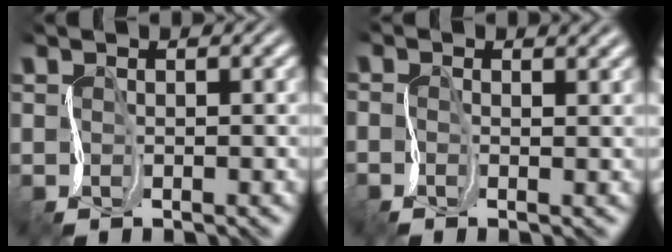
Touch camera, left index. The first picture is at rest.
{"total": 1.5, "force": [0.0, 0.9, 1.3], "torque": [-0.002, 0.001, -0.007]}